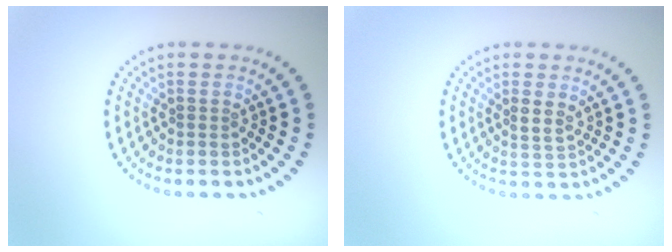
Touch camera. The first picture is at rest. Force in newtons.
{"total": 1.5, "press": 1.3, "slide": 0.7}